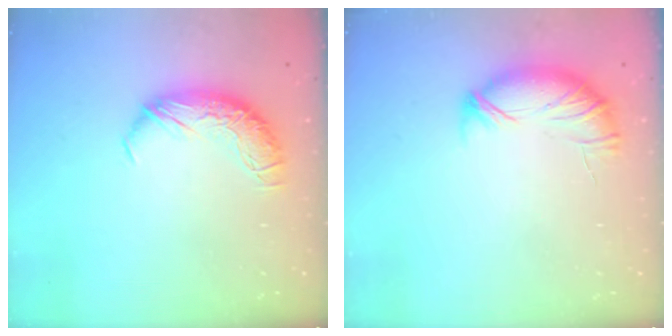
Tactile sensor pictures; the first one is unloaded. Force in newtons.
{"total": 4.7, "press": 4.6, "slide": 1.1}